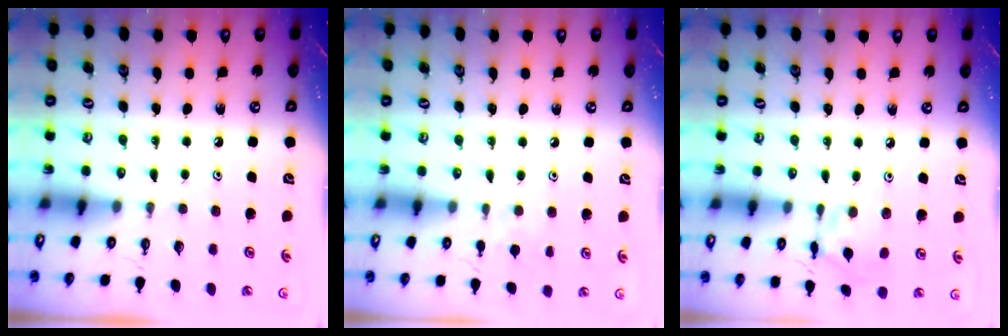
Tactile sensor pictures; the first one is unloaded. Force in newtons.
{"total": 4.5, "press": 4.5, "slide": 0.7}
{"total": 8.1, "press": 8.1, "slide": 0.4}